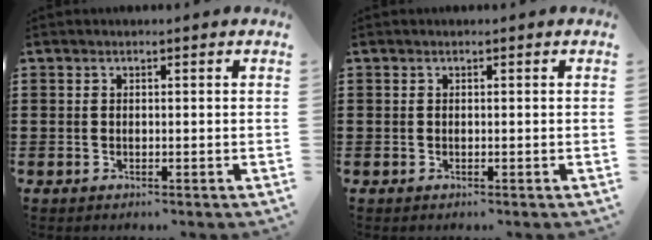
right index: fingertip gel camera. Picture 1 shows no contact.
{"total": 0.0}